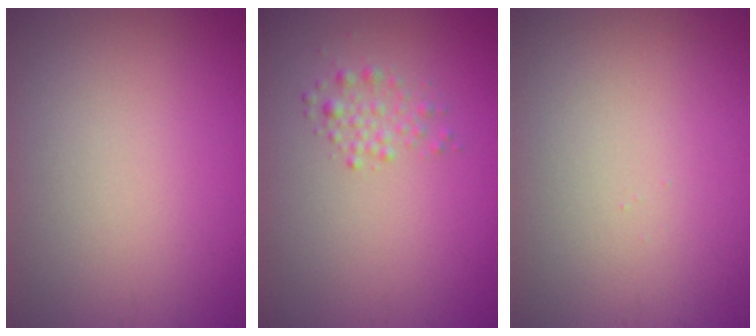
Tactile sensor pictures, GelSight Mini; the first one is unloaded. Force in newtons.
{"total": 1.6, "press": 1.6, "slide": 0.1}
{"total": 0.0}